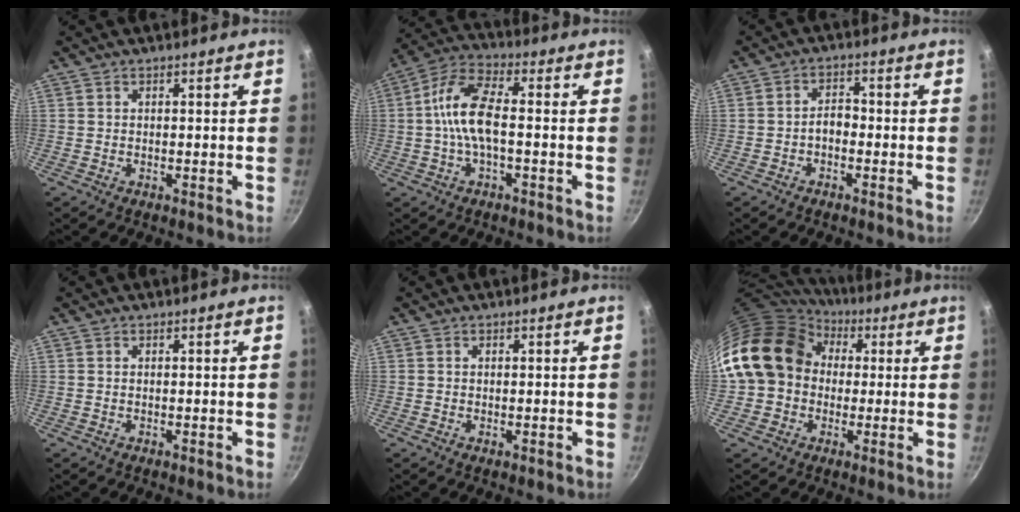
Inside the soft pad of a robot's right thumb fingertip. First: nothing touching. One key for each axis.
{"total": 10.5, "fx": -0.9, "fy": 4.6, "fz": 9.4, "tx": -0.188, "ty": 0.033, "tz": -0.031}
{"total": 3.0, "fx": -1.3, "fy": 1.9, "fz": 2.0, "tx": -0.021, "ty": 0.020, "tz": -0.026}
{"total": 0.0}
{"total": 0.0}
{"total": 17.3, "fx": 2.6, "fy": 14.5, "fz": 9.2, "tx": -0.146, "ty": 0.037, "tz": 0.039}